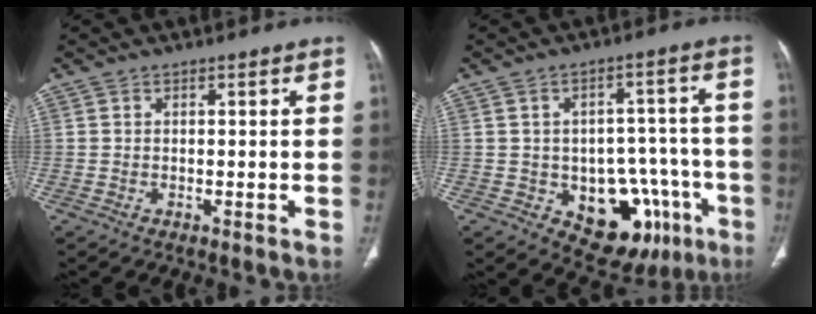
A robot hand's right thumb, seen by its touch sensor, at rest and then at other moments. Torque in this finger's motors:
{"motor_torque": [1.45, 0.78, 0.48, -0.82, 0.04]}